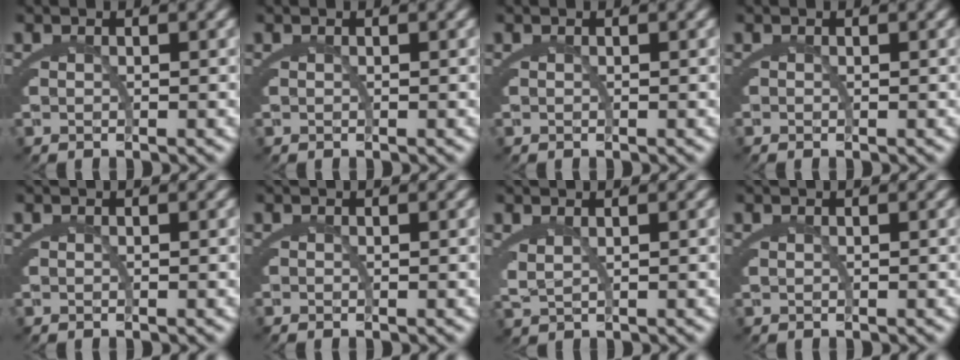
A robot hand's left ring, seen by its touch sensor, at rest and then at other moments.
{"total": 0.0}
{"total": 0.0}
{"total": 0.0}
{"total": 0.0}
{"total": 0.0}
{"total": 1.8, "force": [1.2, 0.6, 1.2], "torque": [-0.035, -0.011, 0.035]}
{"total": 0.7, "force": [0.4, -0.4, 0.2], "torque": [-0.006, -0.004, 0.014]}